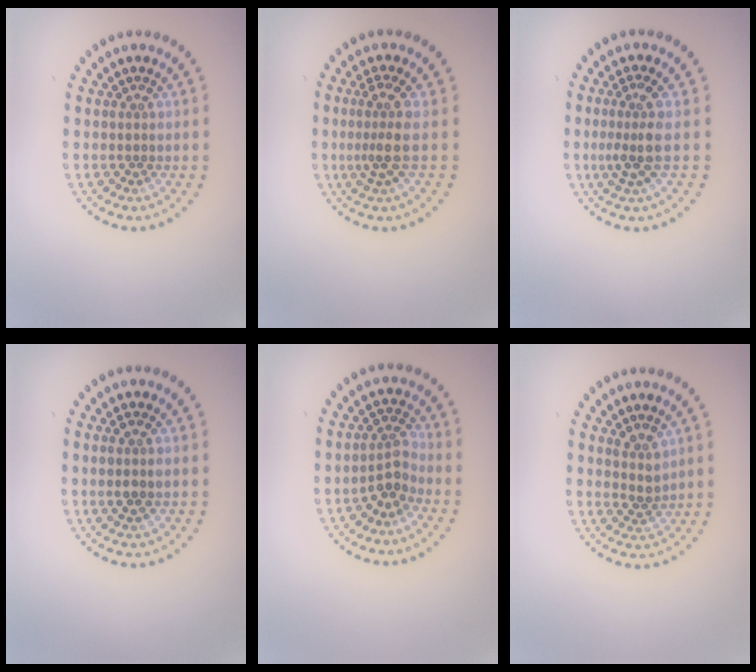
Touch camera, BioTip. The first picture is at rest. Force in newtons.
{"total": 2.8, "press": 2.0, "slide": 1.9}
{"total": 2.7, "press": 2.0, "slide": 1.9}
{"total": 1.7, "press": 1.5, "slide": 0.7}
{"total": 2.5, "press": 2.2, "slide": 1.3}
{"total": 1.9, "press": 1.5, "slide": 1.2}